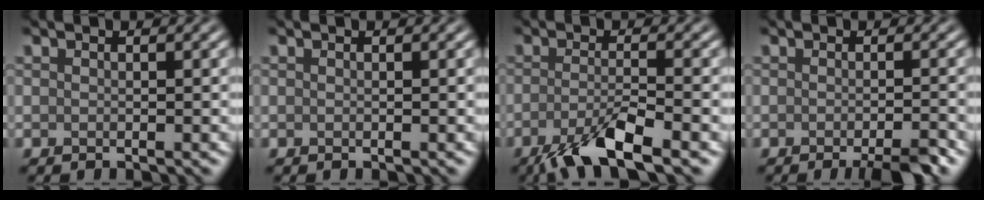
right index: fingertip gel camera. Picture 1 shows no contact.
{"total": 0.0}
{"total": 5.2, "force": [-3.0, 1.1, 4.0], "torque": [-0.072, -0.005, -0.064]}
{"total": 3.1, "force": [-2.1, 0.4, 2.3], "torque": [-0.028, -0.006, -0.037]}